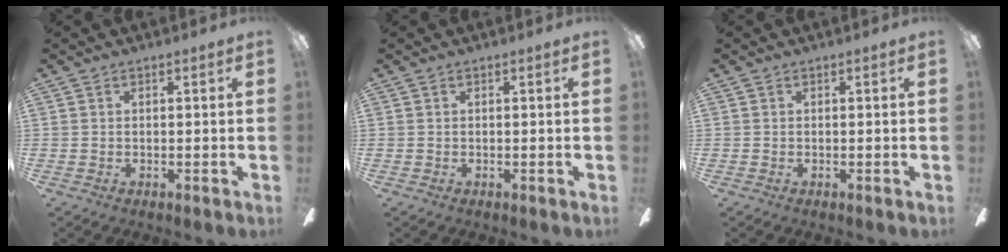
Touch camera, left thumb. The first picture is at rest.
{"total": 0.0}
{"total": 0.0}